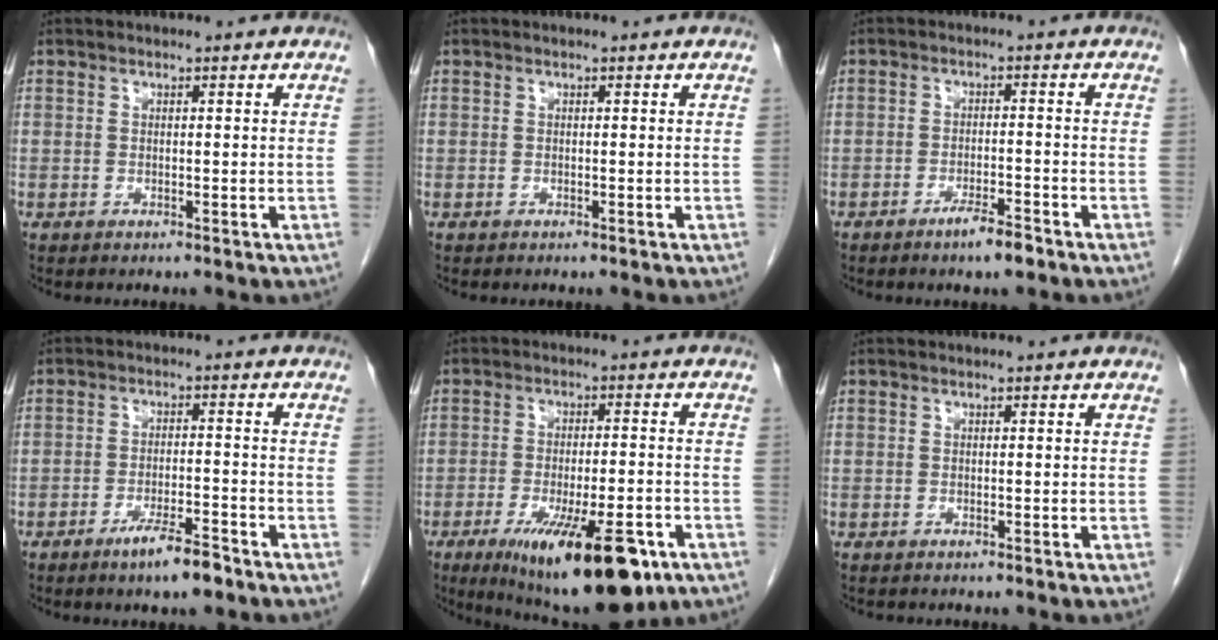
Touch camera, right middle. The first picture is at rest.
{"total": 0.0}
{"total": 3.8, "force": [-2.7, 0.4, 2.6], "torque": [-0.046, -0.002, -0.046]}
{"total": 5.5, "force": [-4.0, 0.6, 3.7], "torque": [-0.067, -0.005, -0.068]}
{"total": 16.9, "force": [-9.6, 4.1, 13.4], "torque": [-0.180, -0.025, -0.141]}
{"total": 1.4, "force": [-1.3, 0.4, 0.5], "torque": [-0.013, -0.002, -0.016]}